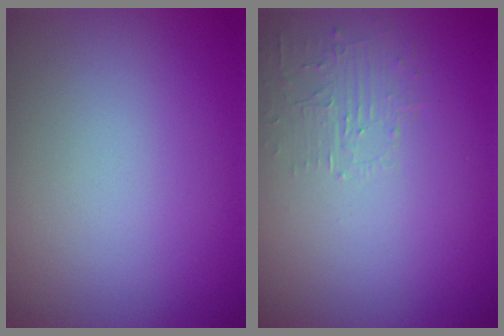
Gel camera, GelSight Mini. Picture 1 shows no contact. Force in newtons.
{"total": 1.5, "press": 0.1, "slide": 1.5}